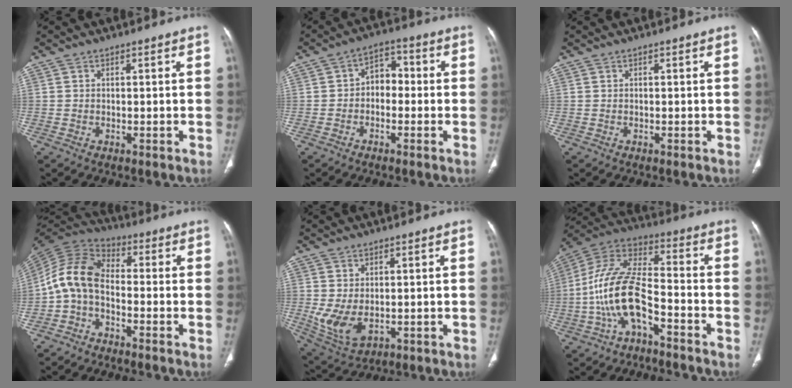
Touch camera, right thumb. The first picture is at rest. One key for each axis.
{"total": 5.3, "fx": -0.7, "fy": 4.0, "fz": 3.5, "tx": -0.025, "ty": 0.027, "tz": -0.027}
{"total": 0.0}
{"total": 9.4, "fx": -2.4, "fy": 5.7, "fz": 7.2, "tx": -0.137, "ty": 0.048, "tz": -0.065}
{"total": 6.8, "fx": -0.2, "fy": 4.1, "fz": 5.5, "tx": -0.110, "ty": -0.009, "tz": 0.016}
{"total": 13.8, "fx": -5.7, "fy": 6.1, "fz": 11.0, "tx": -0.222, "ty": 0.071, "tz": -0.112}